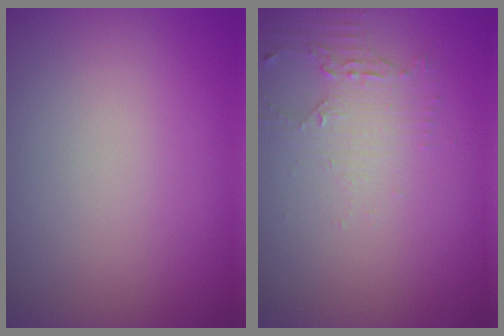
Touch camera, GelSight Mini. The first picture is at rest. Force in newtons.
{"total": 2.2, "press": 1.8, "slide": 1.2}